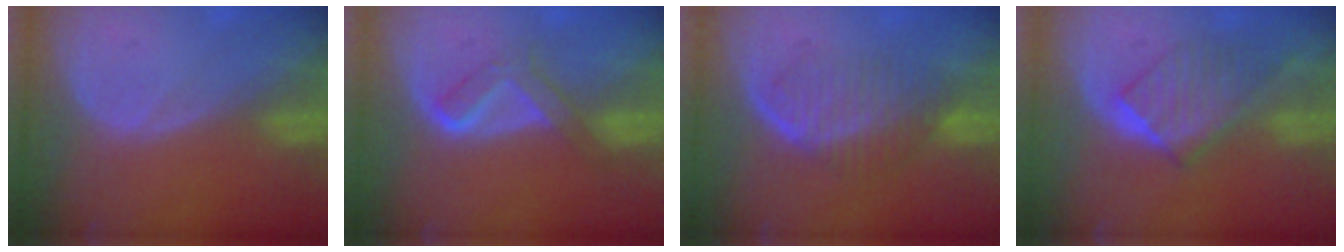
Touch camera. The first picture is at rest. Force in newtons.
{"total": 4.6, "press": 4.5, "slide": 0.6}
{"total": 6.2, "press": 6.1, "slide": 1.0}
{"total": 6.4, "press": 6.3, "slide": 1.5}